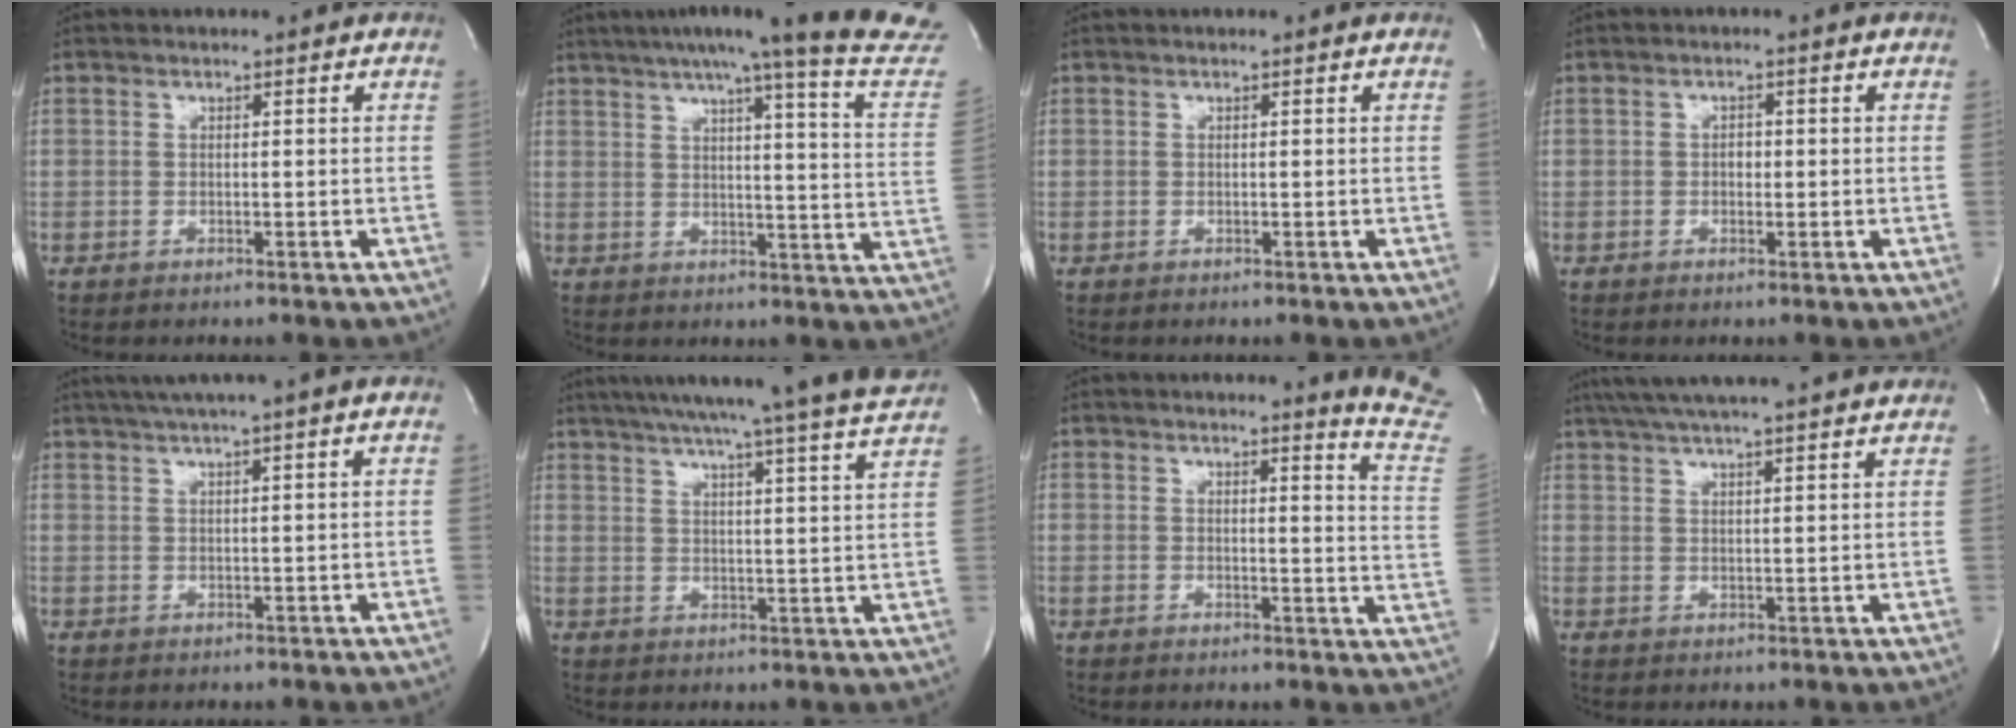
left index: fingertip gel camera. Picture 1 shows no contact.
{"total": 24.2, "force": [21.2, -0.9, 11.6], "torque": [-0.163, -0.069, 0.247]}
{"total": 0.0}
{"total": 1.2, "force": [-0.1, 0.9, 0.9], "torque": [-0.013, 0.003, -0.004]}
{"total": 7.1, "force": [5.3, -1.1, 4.6], "torque": [-0.075, 0.029, 0.079]}
{"total": 23.7, "force": [21.4, -1.8, 10.1], "torque": [-0.167, -0.042, 0.275]}
{"total": 10.0, "force": [9.6, -1.7, 2.2], "torque": [-0.018, -0.117, 0.080]}
{"total": 19.2, "force": [16.8, 0.9, 9.4], "torque": [-0.163, 0.039, 0.229]}